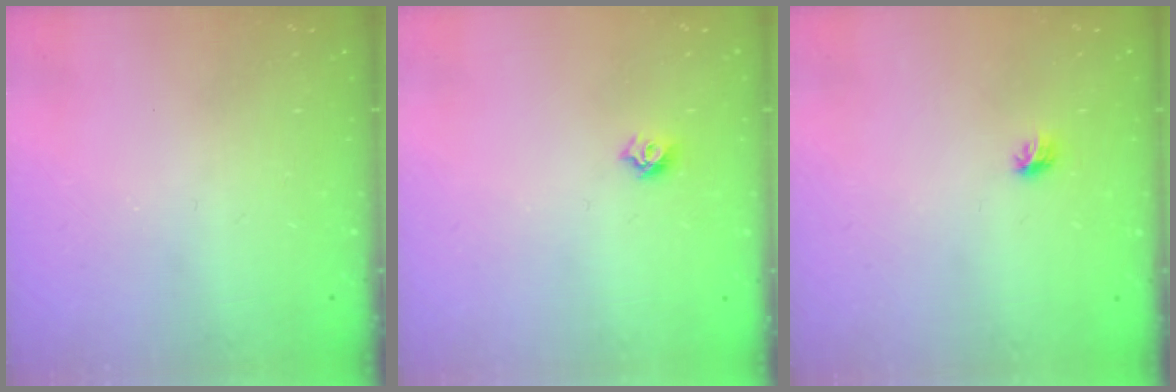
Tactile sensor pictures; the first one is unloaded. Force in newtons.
{"total": 4.9, "press": 4.8, "slide": 0.8}
{"total": 4.2, "press": 4.1, "slide": 1.0}